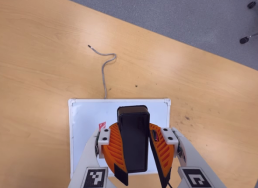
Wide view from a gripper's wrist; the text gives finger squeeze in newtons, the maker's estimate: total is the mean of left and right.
{"total": 10.8, "left": 10.6, "right": 10.9}